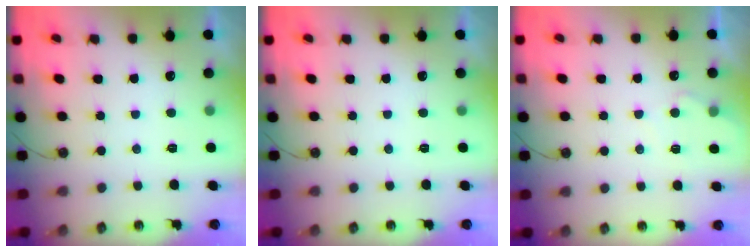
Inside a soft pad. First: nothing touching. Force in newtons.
{"total": 0.0}
{"total": 5.1, "press": 5.1, "slide": 0.4}